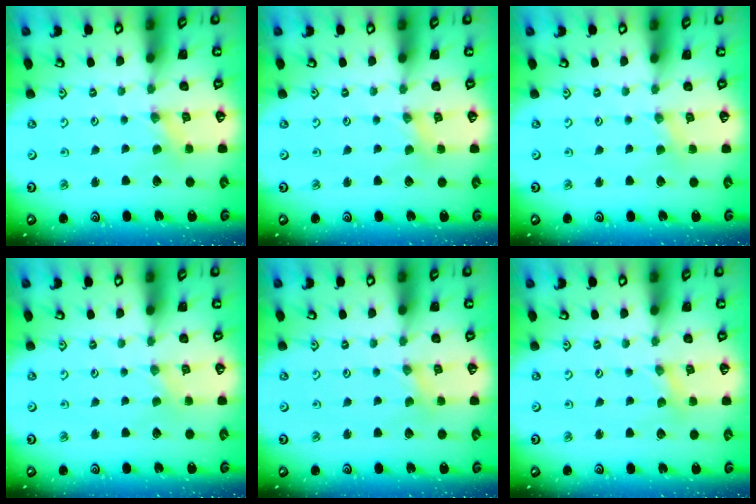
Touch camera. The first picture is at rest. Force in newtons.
{"total": 0.9, "press": 0.8, "slide": 0.2}
{"total": 1.8, "press": 1.7, "slide": 0.4}
{"total": 0.0}
{"total": 0.0}
{"total": 0.6, "press": 0.5, "slide": 0.1}